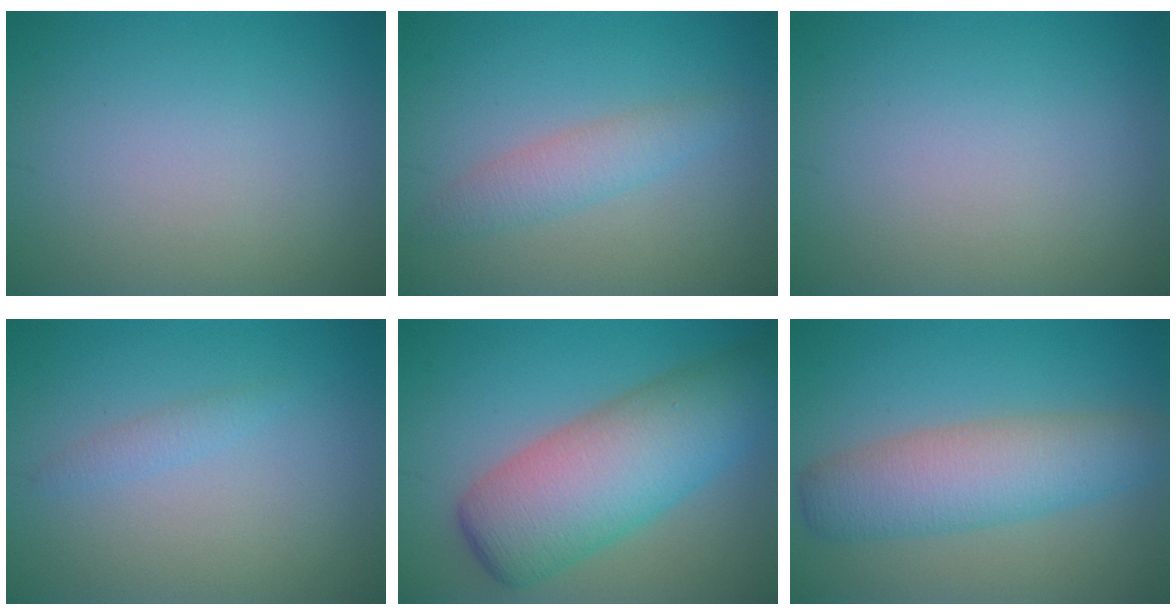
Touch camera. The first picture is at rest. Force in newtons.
{"total": 2.4, "press": 2.4, "slide": 0.0}
{"total": 0.0}
{"total": 1.0, "press": 1.0, "slide": 0.1}
{"total": 9.4, "press": 9.4, "slide": 0.3}
{"total": 6.1, "press": 6.1, "slide": 0.4}